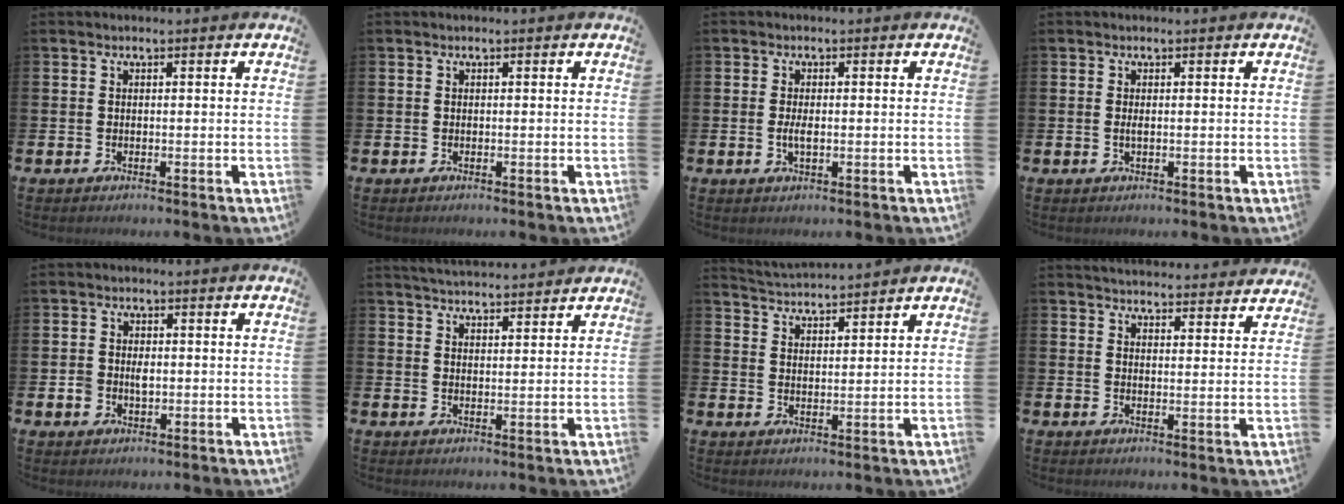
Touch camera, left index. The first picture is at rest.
{"total": 0.0}
{"total": 1.9, "force": [-0.2, 0.7, 1.8], "torque": [-0.032, -0.001, -0.004]}
{"total": 0.7, "force": [0.0, 0.1, 0.7], "torque": [-0.018, 0.001, 0.002]}
{"total": 2.5, "force": [-0.2, 2.0, 1.5], "torque": [-0.020, 0.004, -0.009]}
{"total": 4.0, "force": [4.0, 0.1, 0.1], "torque": [-0.012, -0.021, 0.073]}
{"total": 3.8, "force": [3.8, -0.1, -0.2], "torque": [-0.007, -0.026, 0.068]}
{"total": 4.4, "force": [4.4, 0.4, 0.2], "torque": [-0.005, -0.031, 0.078]}